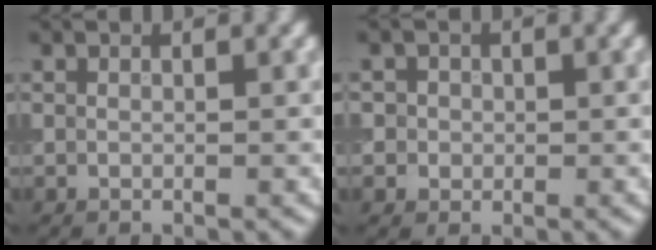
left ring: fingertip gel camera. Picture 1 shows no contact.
{"total": 2.1, "force": [0.5, 2.0, 0.6], "torque": [0.008, 0.003, 0.003]}